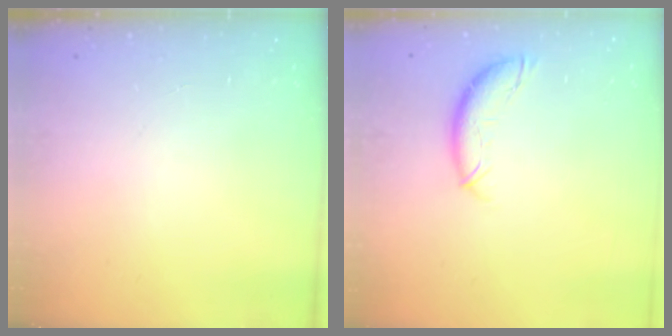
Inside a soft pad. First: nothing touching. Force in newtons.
{"total": 8.2, "press": 8.2, "slide": 0.7}